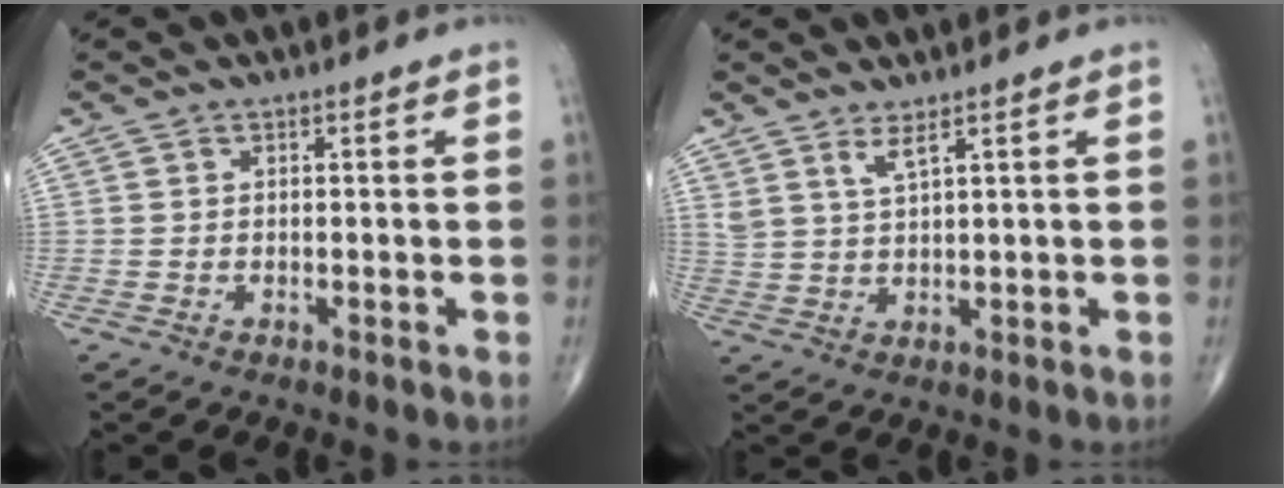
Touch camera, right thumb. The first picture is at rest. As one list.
[{"total": 3.3, "force": [2.3, 0.4, 2.3], "torque": [-0.052, -0.021, 0.052]}]